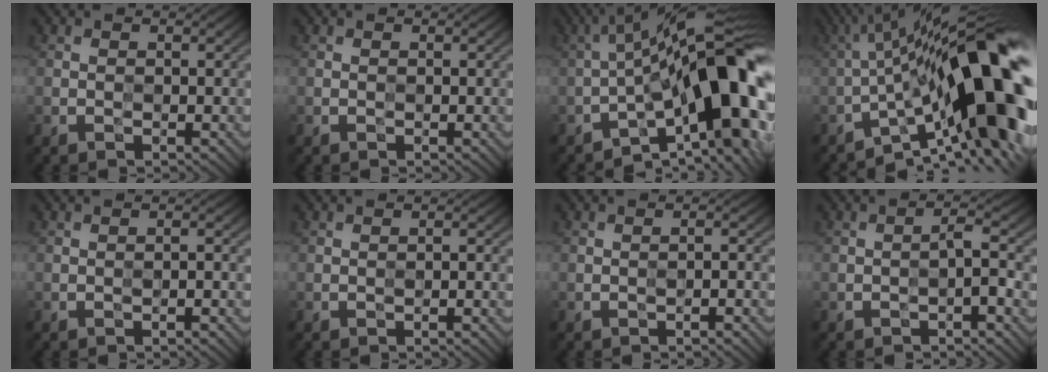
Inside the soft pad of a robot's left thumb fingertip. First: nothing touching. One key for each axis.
{"total": 0.0}
{"total": 17.3, "fx": -4.2, "fy": 6.4, "fz": 15.5, "tx": -0.207, "ty": 0.022, "tz": -0.070}
{"total": 18.5, "fx": -3.8, "fy": 5.6, "fz": 17.2, "tx": -0.248, "ty": 0.026, "tz": -0.068}
{"total": 1.1, "fx": -0.7, "fy": 0.0, "fz": 0.9, "tx": -0.015, "ty": 0.006, "tz": -0.013}
{"total": 0.7, "fx": -0.5, "fy": 0.1, "fz": 0.5, "tx": -0.007, "ty": 0.003, "tz": -0.008}
{"total": 1.4, "fx": -0.9, "fy": 0.1, "fz": 1.1, "tx": -0.018, "ty": 0.007, "tz": -0.018}
{"total": 2.1, "fx": -1.1, "fy": 0.3, "fz": 1.8, "tx": -0.031, "ty": 0.011, "tz": -0.023}